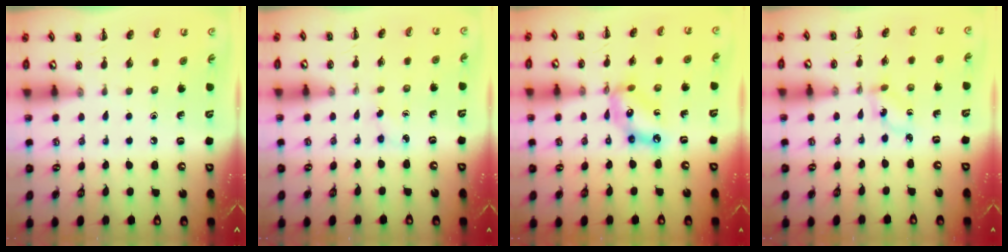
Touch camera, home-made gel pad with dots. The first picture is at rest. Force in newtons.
{"total": 2.8, "press": 2.7, "slide": 0.8}
{"total": 11.1, "press": 10.7, "slide": 2.8}
{"total": 1.7, "press": 1.5, "slide": 0.8}